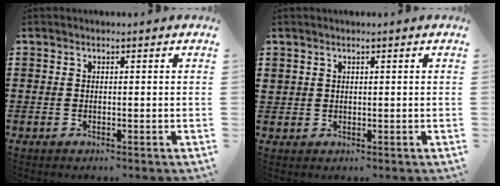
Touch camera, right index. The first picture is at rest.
{"total": 1.0, "force": [0.7, 0.7, 0.2], "torque": [-0.005, 0.002, 0.014]}